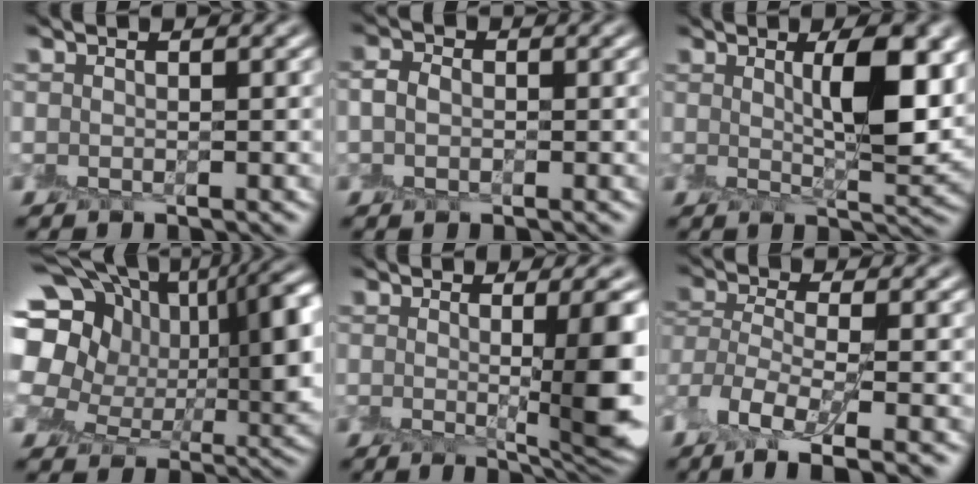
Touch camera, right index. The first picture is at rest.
{"total": 1.4, "force": [0.1, 1.3, 0.6], "torque": [-0.011, 0.006, 0.000]}
{"total": 6.0, "force": [1.7, 1.5, 5.6], "torque": [-0.079, 0.000, 0.030]}
{"total": 18.5, "force": [5.0, 12.6, 12.5], "torque": [-0.218, 0.010, 0.113]}
{"total": 6.9, "force": [-0.1, 1.5, 6.7], "torque": [-0.076, -0.006, 0.002]}
{"total": 5.4, "force": [-2.4, 2.2, 4.3], "torque": [-0.090, -0.005, -0.052]}